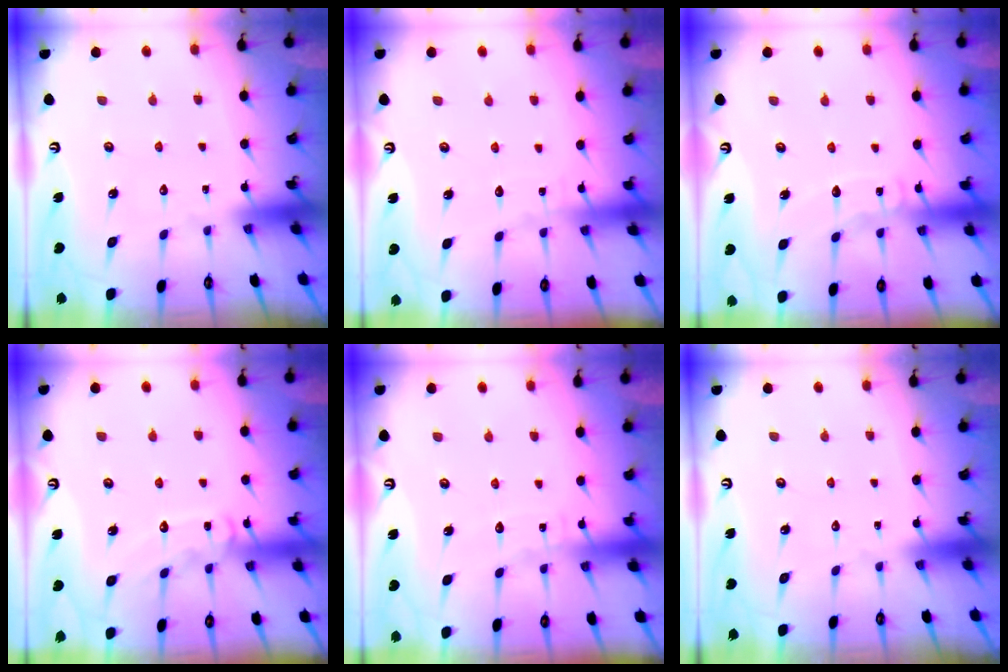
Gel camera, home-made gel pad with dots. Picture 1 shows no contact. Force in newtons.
{"total": 2.6, "press": 2.6, "slide": 0.3}
{"total": 7.1, "press": 7.0, "slide": 0.7}
{"total": 10.5, "press": 10.5, "slide": 0.7}
{"total": 3.9, "press": 3.9, "slide": 0.4}
{"total": 0.0}